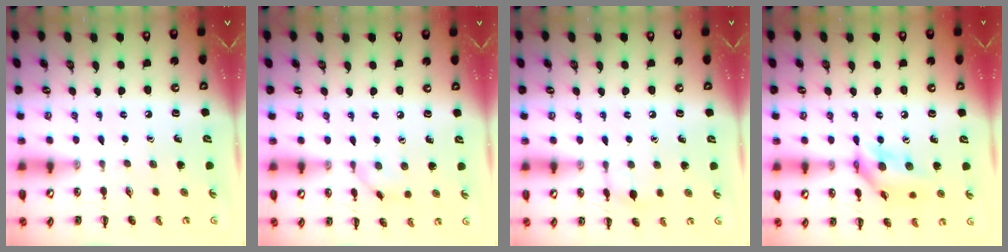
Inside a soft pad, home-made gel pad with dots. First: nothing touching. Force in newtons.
{"total": 4.3, "press": 3.9, "slide": 1.8}
{"total": 6.5, "press": 6.1, "slide": 2.2}
{"total": 13.7, "press": 13.5, "slide": 2.5}